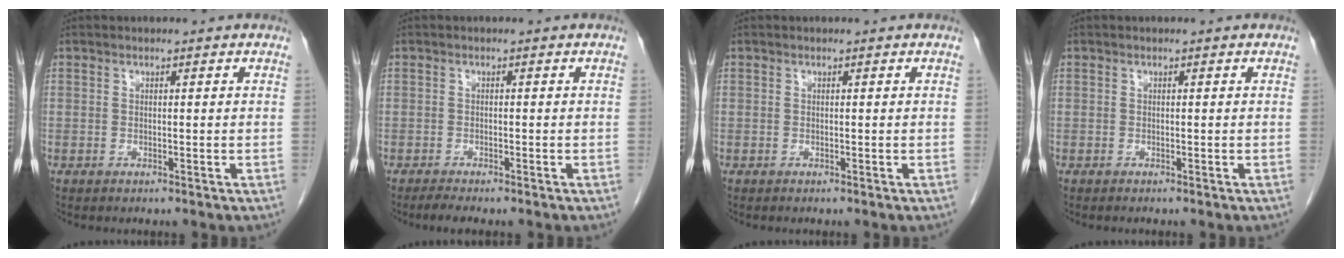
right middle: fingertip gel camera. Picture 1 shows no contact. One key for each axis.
{"total": 2.0, "fx": -1.7, "fy": 0.1, "fz": 1.1, "tx": -0.026, "ty": -0.007, "tz": -0.029}
{"total": 0.0}
{"total": 0.0}